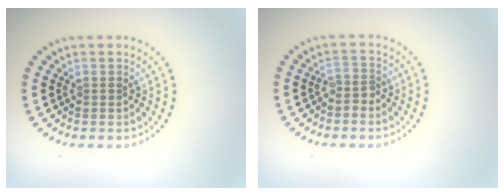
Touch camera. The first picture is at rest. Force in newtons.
{"total": 1.4, "press": 1.1, "slide": 0.8}